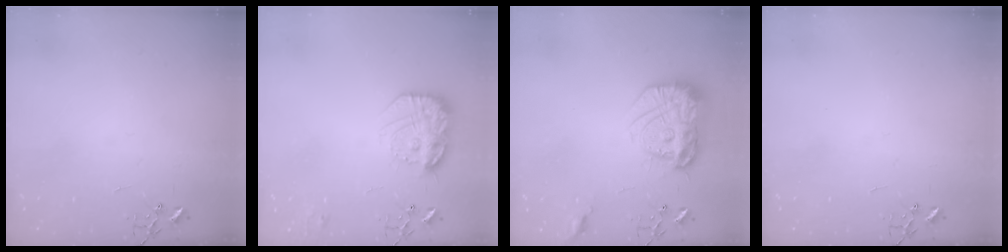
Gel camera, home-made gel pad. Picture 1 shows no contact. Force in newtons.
{"total": 17.4, "press": 17.3, "slide": 1.2}
{"total": 17.7, "press": 17.6, "slide": 1.4}
{"total": 0.0}